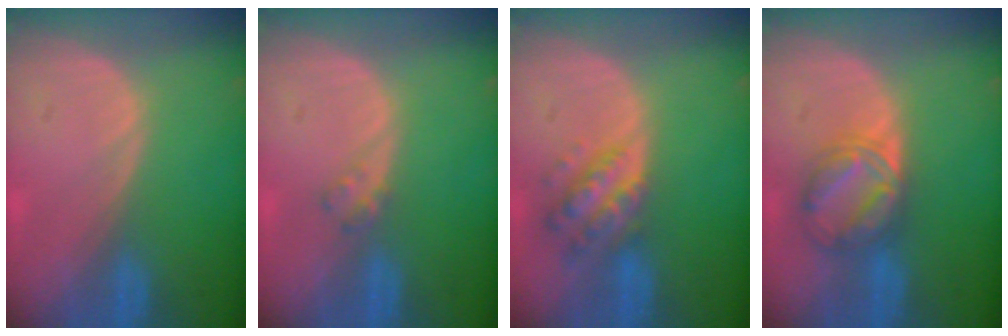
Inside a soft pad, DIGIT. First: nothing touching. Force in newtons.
{"total": 1.6, "press": 1.6, "slide": 0.2}
{"total": 6.4, "press": 5.8, "slide": 2.7}
{"total": 6.4, "press": 6.4, "slide": 0.4}